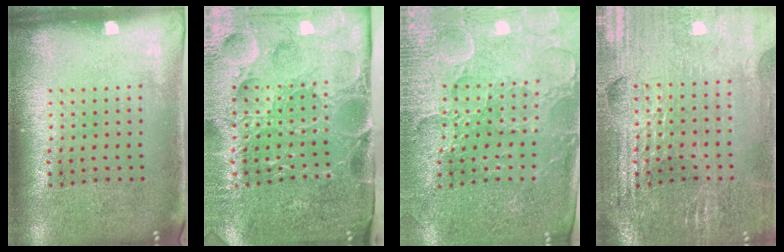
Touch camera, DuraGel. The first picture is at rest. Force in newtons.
{"total": 5.1, "press": 4.2, "slide": 2.8}
{"total": 3.5, "press": 3.3, "slide": 1.2}
{"total": 2.8, "press": 2.8, "slide": 0.5}